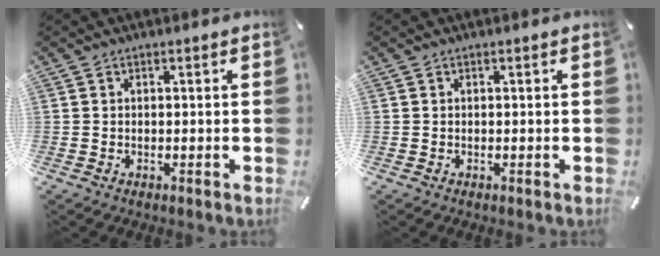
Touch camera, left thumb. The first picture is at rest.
{"total": 0.0}